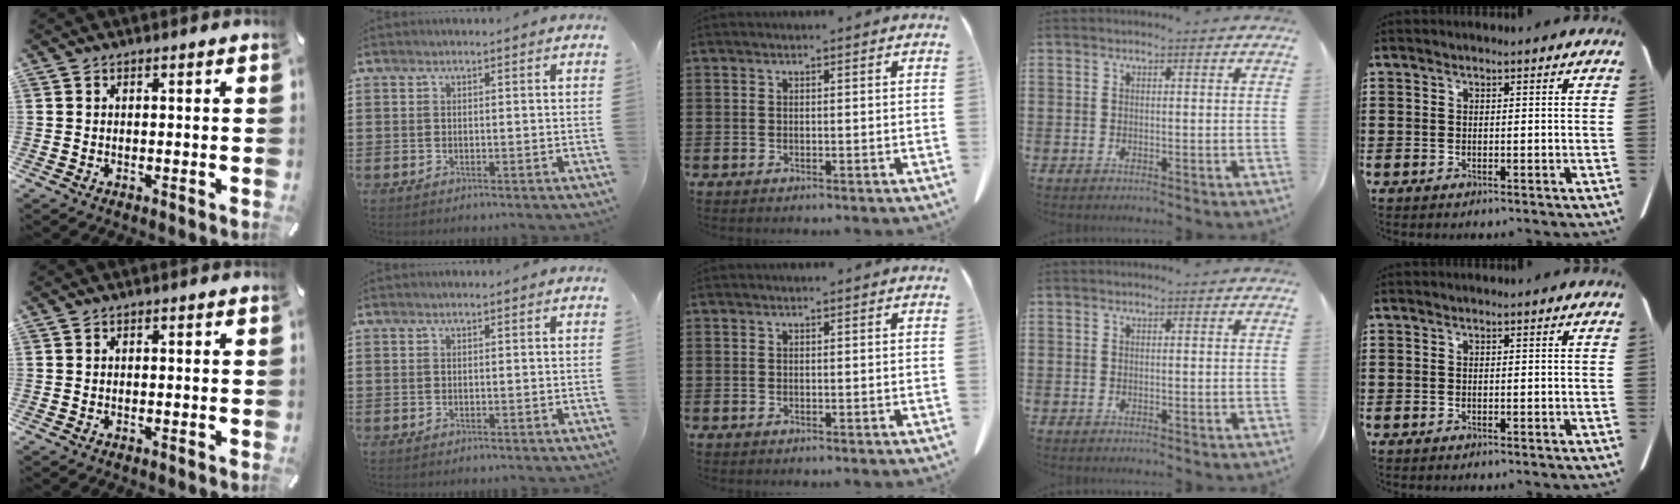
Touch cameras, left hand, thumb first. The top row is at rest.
{}